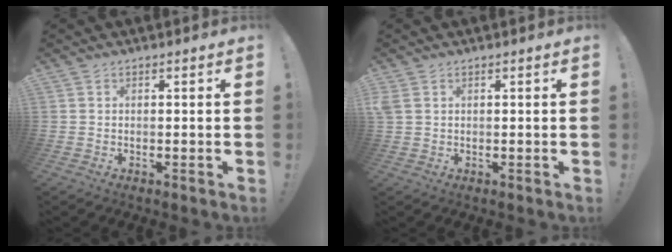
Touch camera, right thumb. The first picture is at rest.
{"total": 2.4, "force": [0.9, 1.6, 1.5], "torque": [-0.035, 0.007, 0.019]}